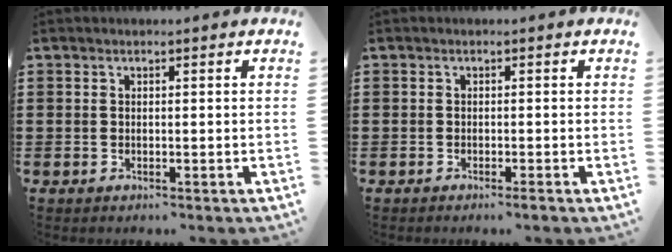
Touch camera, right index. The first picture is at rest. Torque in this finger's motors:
{"motor_torque": [0.42, 0.13, 0.05, 0.01]}